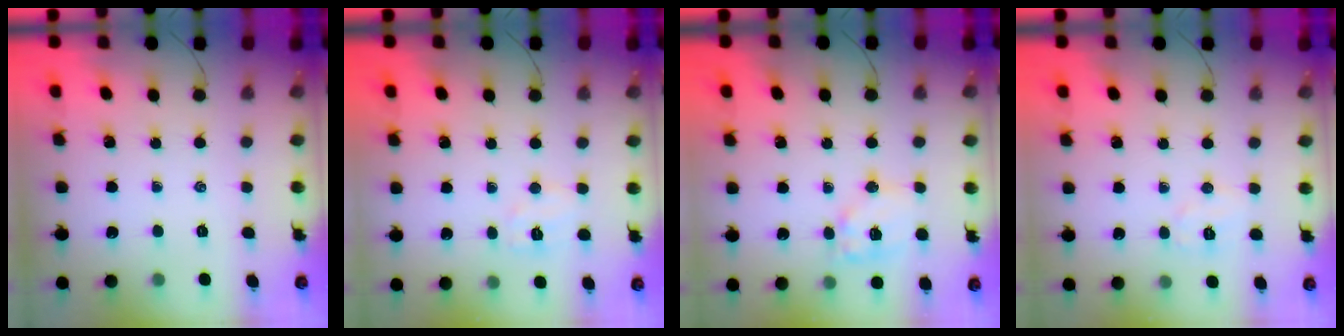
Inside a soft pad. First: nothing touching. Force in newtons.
{"total": 5.9, "press": 5.7, "slide": 1.3}
{"total": 10.7, "press": 10.6, "slide": 1.5}
{"total": 5.6, "press": 5.5, "slide": 1.1}